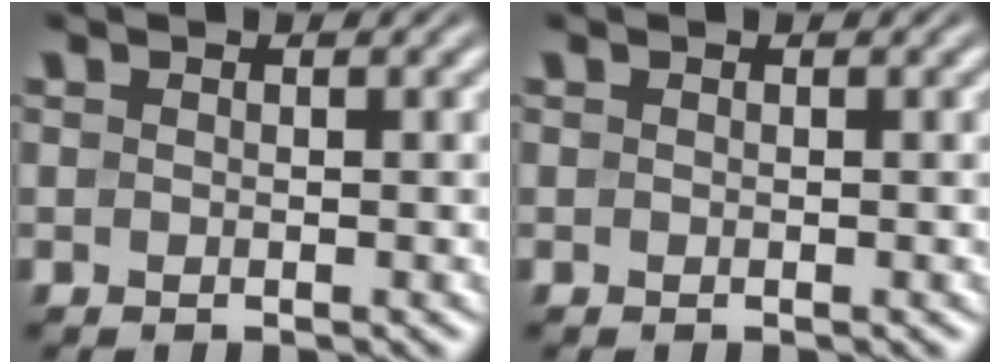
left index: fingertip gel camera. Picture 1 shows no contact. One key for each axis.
{"total": 0.0}